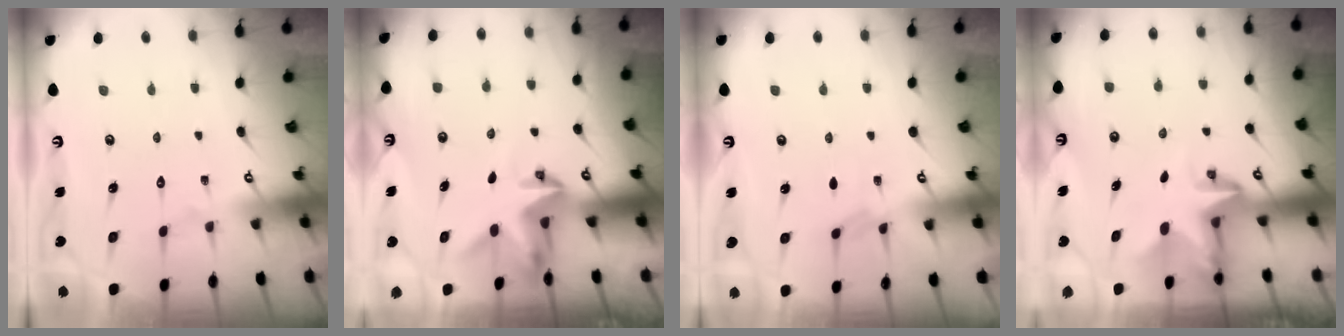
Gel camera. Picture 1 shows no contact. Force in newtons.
{"total": 3.5, "press": 3.5, "slide": 0.1}
{"total": 2.3, "press": 2.3, "slide": 0.5}
{"total": 2.8, "press": 2.8, "slide": 0.2}